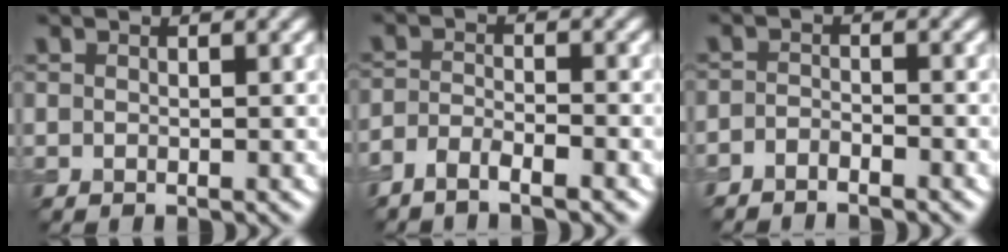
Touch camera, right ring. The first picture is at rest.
{"total": 2.3, "force": [-2.0, 0.5, 1.1], "torque": [-0.020, -0.002, -0.046]}
{"total": 1.7, "force": [-1.7, 0.1, 0.0], "torque": [0.000, -0.003, -0.040]}